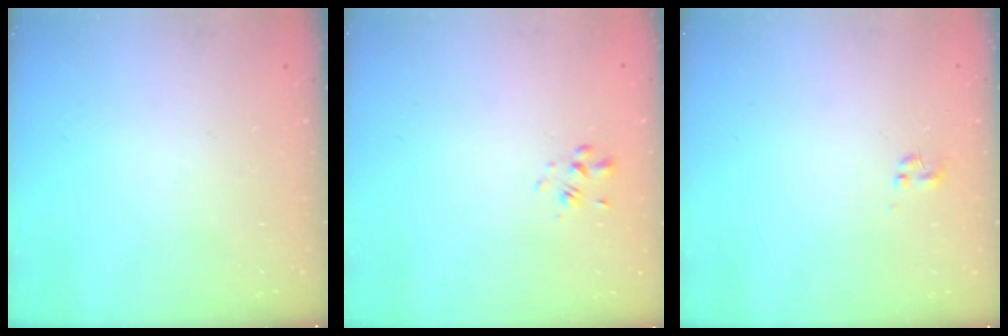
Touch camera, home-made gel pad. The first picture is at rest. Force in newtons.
{"total": 0.9, "press": 0.7, "slide": 0.6}
{"total": 0.0}